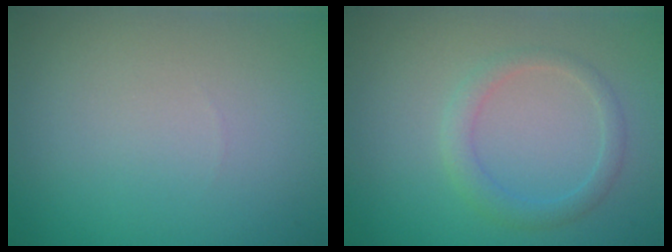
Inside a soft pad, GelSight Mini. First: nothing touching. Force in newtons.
{"total": 2.0, "press": 2.0, "slide": 0.3}